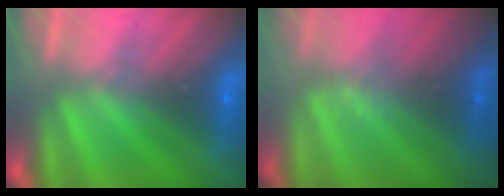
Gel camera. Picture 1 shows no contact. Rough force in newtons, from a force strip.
{"total": 2.3}